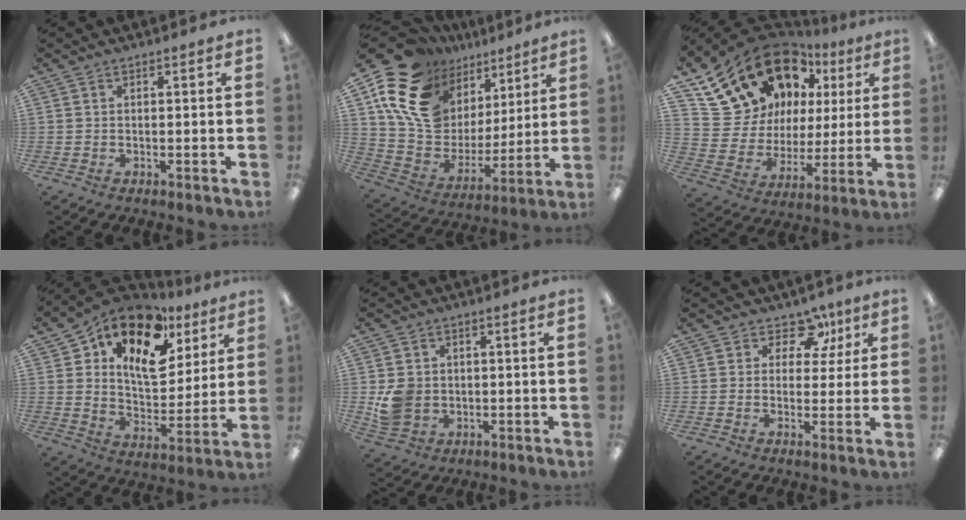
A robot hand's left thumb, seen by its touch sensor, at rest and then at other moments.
{"total": 19.1, "force": [11.5, 12.7, 8.4], "torque": [-0.164, -0.066, 0.222]}
{"total": 20.6, "force": [13.5, 13.6, 7.7], "torque": [-0.143, -0.084, 0.269]}
{"total": 18.3, "force": [10.8, 9.7, 11.2], "torque": [-0.179, -0.054, 0.187]}
{"total": 7.2, "force": [-0.2, 6.5, 3.2], "torque": [-0.060, 0.012, 0.001]}
{"total": 8.1, "force": [4.0, 6.1, 3.7], "torque": [-0.046, -0.014, 0.070]}